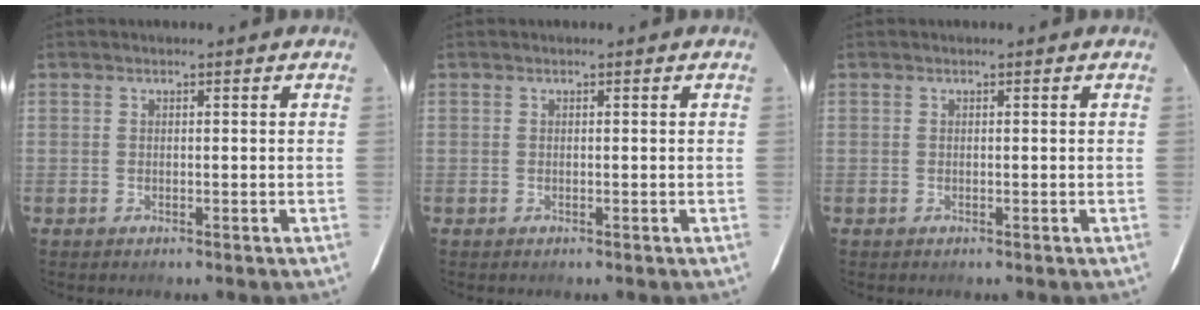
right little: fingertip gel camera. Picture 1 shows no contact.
{"total": 0.0}
{"total": 0.0}